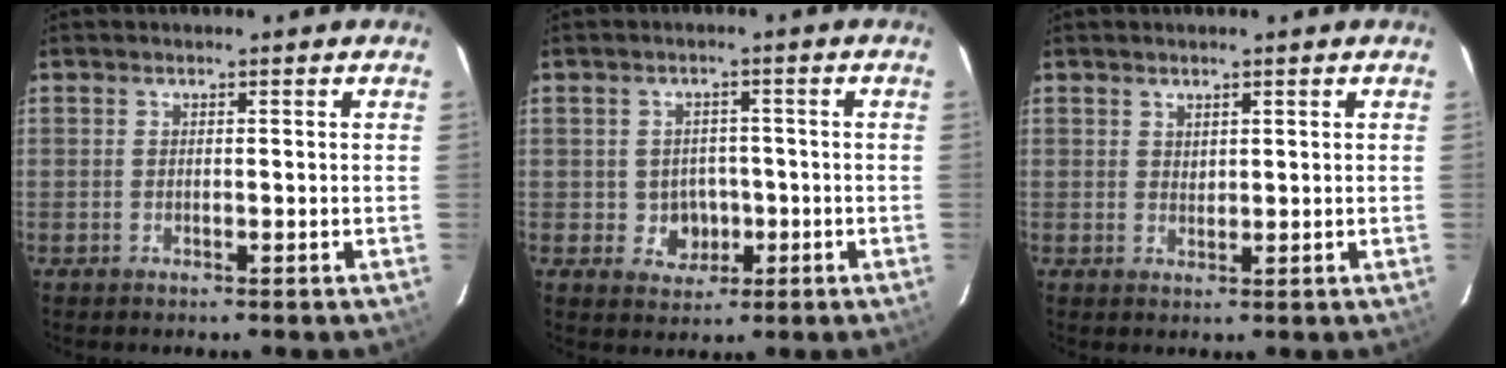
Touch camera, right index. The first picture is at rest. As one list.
[{"total": 4.6, "force": [-0.8, 4.4, 1.2], "torque": [-0.030, 0.014, 0.004]}, {"total": 1.4, "force": [1.1, 0.7, 0.4], "torque": [-0.004, 0.001, 0.021]}]